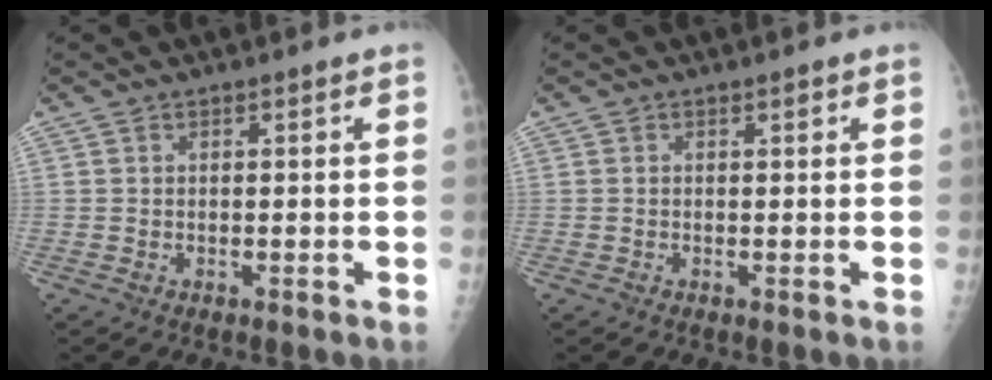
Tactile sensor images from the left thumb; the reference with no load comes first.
{"total": 0.6, "force": [0.3, 0.2, 0.4], "torque": [-0.007, -0.002, 0.005]}